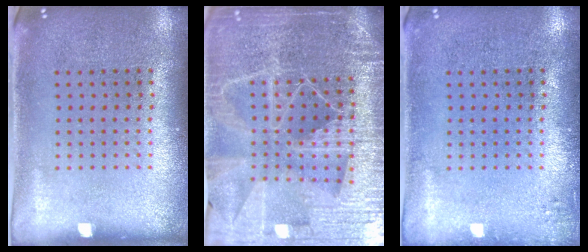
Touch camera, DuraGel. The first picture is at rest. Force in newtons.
{"total": 5.7, "press": 5.0, "slide": 2.8}
{"total": 1.0, "press": 1.0, "slide": 0.2}